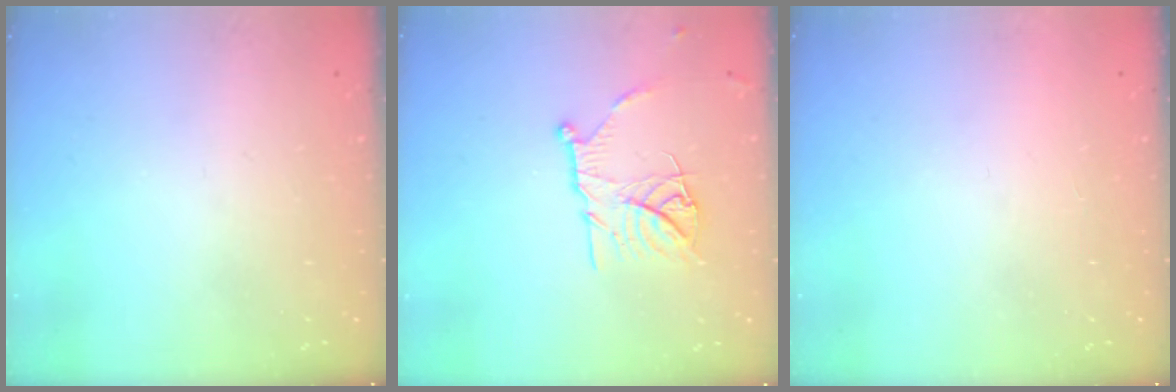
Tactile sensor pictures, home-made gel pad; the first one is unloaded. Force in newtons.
{"total": 12.8, "press": 12.8, "slide": 1.1}
{"total": 1.5, "press": 1.5, "slide": 0.1}